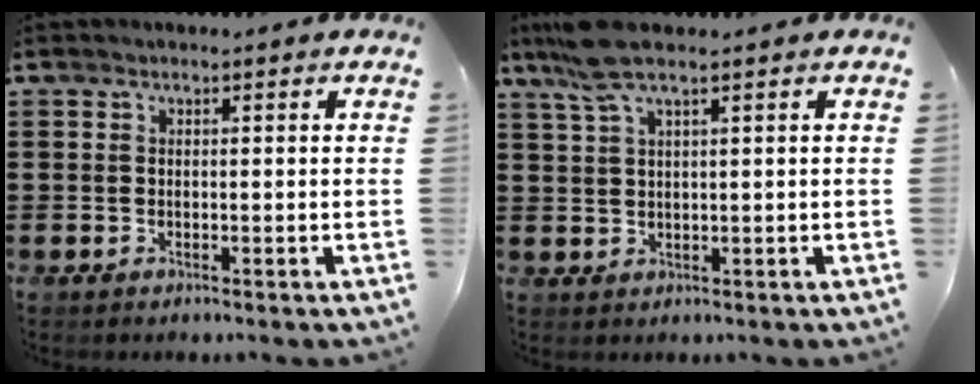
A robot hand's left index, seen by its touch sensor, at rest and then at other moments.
{"total": 5.7, "force": [3.7, 0.9, 4.3], "torque": [-0.099, 0.003, 0.066]}